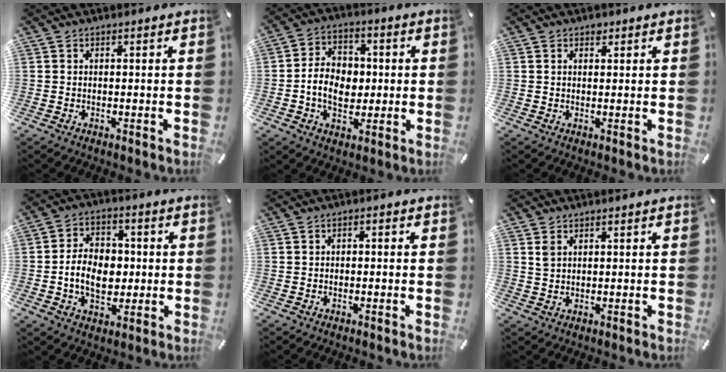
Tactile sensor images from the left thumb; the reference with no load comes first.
{"total": 9.4, "force": [-1.0, 7.6, 5.5], "torque": [-0.094, 0.015, -0.017]}
{"total": 1.4, "force": [0.9, 0.9, 0.4], "torque": [-0.001, 0.000, 0.015]}
{"total": 10.7, "force": [-0.9, 7.9, 7.1], "torque": [-0.126, 0.012, -0.016]}
{"total": 0.8, "force": [-0.5, 0.5, 0.4], "torque": [-0.008, 0.003, -0.011]}
{"total": 1.9, "force": [1.1, 1.4, 0.8], "torque": [-0.017, 0.003, 0.021]}